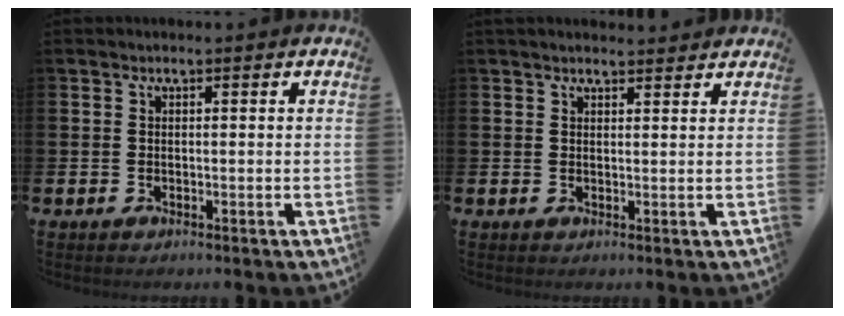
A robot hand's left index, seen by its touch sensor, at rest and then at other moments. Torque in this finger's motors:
{"motor_torque": [0.79, -1.35, 0.28, 0.00]}